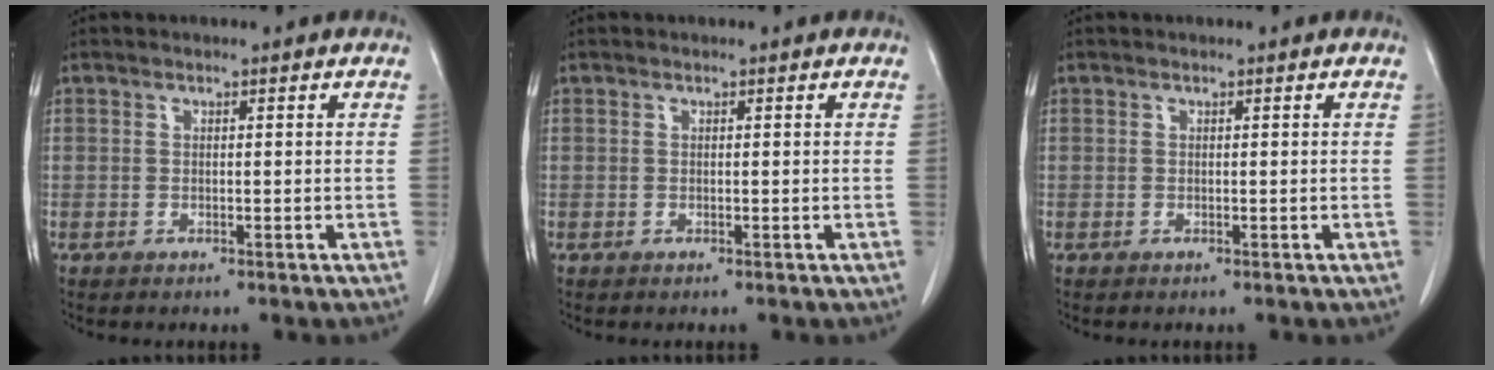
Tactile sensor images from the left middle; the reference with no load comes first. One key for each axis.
{"total": 0.0}
{"total": 0.0}